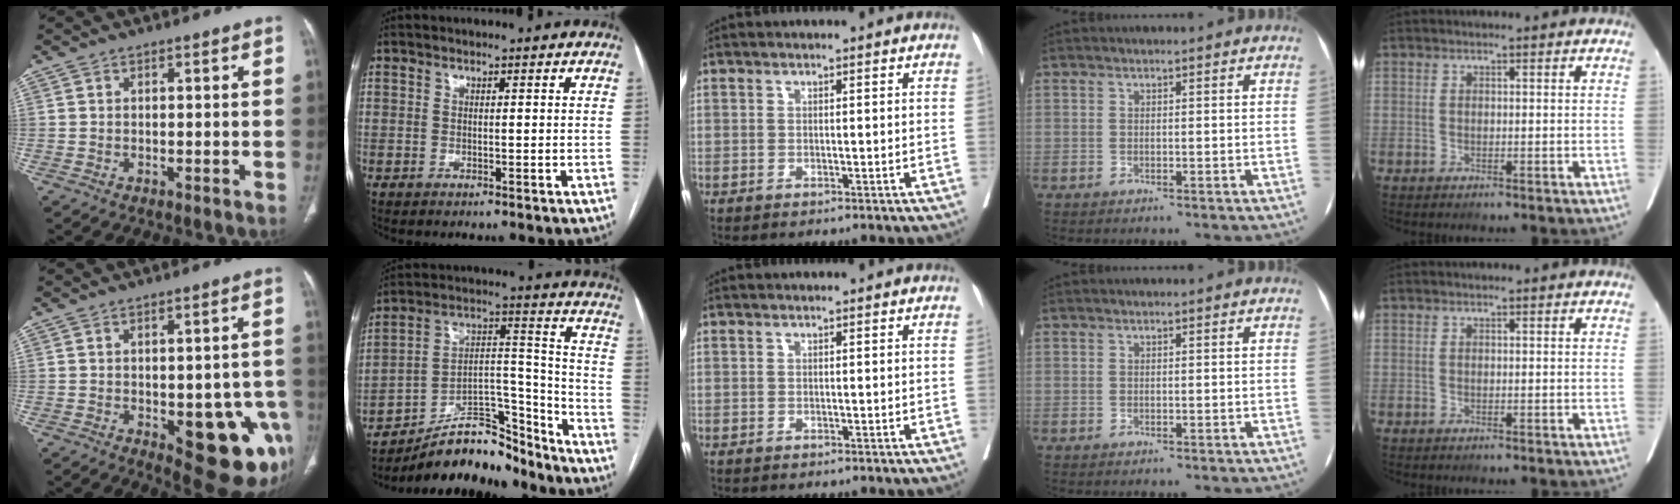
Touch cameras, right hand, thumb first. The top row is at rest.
{"thumb": {"total": 16.5, "force": [-5.6, 7.6, 13.6], "torque": [-0.113, 0.012, -0.048]}, "index": {"total": 16.5, "force": [-14.5, 5.2, 5.9], "torque": [-0.085, 0.052, -0.238]}}